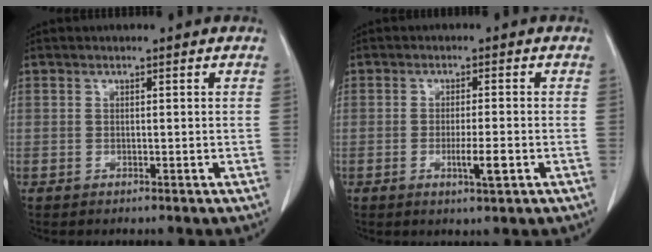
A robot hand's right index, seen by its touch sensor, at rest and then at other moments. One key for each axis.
{"total": 3.8, "fx": -1.3, "fy": 0.2, "fz": 3.5, "tx": -0.060, "ty": -0.005, "tz": -0.019}